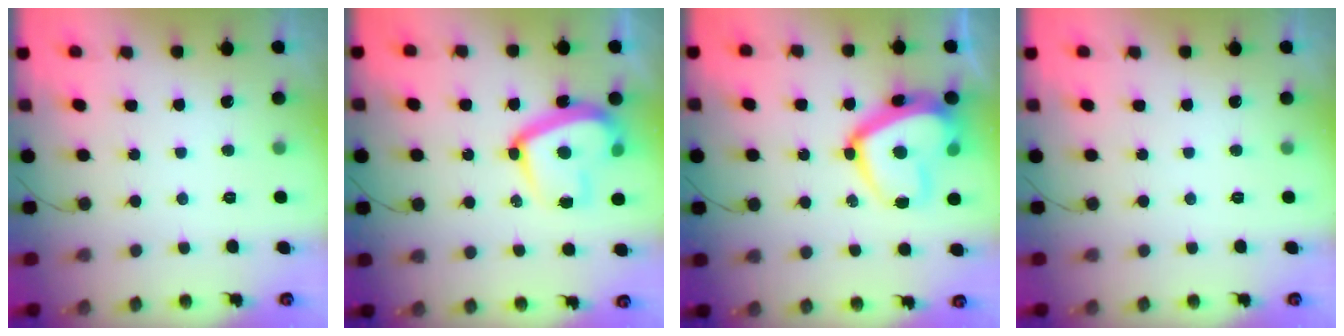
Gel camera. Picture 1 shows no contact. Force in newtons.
{"total": 16.9, "press": 16.9, "slide": 1.5}
{"total": 17.1, "press": 17.1, "slide": 1.6}
{"total": 0.0}